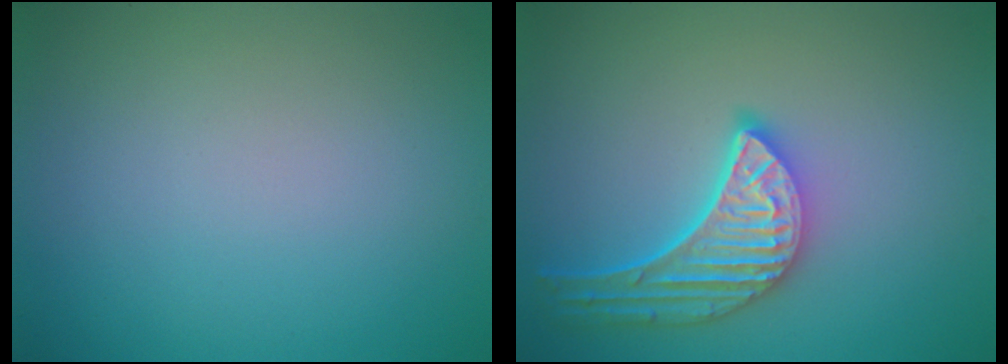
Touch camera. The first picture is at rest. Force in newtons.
{"total": 5.7, "press": 4.5, "slide": 3.5}